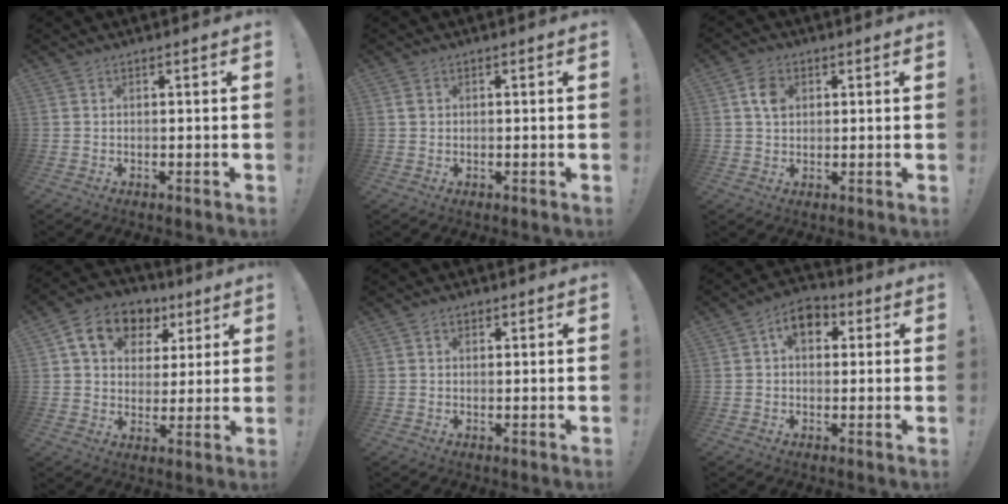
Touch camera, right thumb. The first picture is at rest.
{"total": 1.2, "force": [0.4, 1.0, 0.4], "torque": [0.001, 0.001, 0.005]}
{"total": 5.9, "force": [1.8, 4.7, 3.1], "torque": [-0.044, 0.005, 0.033]}
{"total": 13.1, "force": [6.2, 9.8, 6.1], "torque": [-0.096, -0.016, 0.119]}
{"total": 1.2, "force": [0.5, 1.0, 0.4], "torque": [0.002, -0.001, 0.007]}
{"total": 7.6, "force": [2.2, 5.4, 4.9], "torque": [-0.075, 0.006, 0.039]}